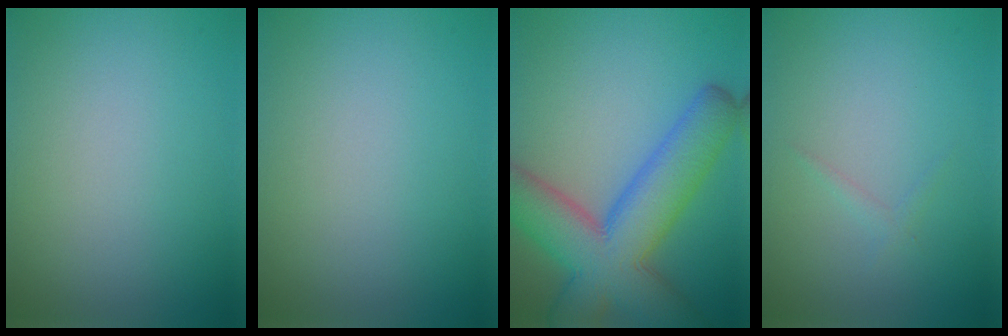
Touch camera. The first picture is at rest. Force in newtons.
{"total": 0.0}
{"total": 10.8, "press": 10.8, "slide": 0.5}
{"total": 0.7, "press": 0.7, "slide": 0.1}